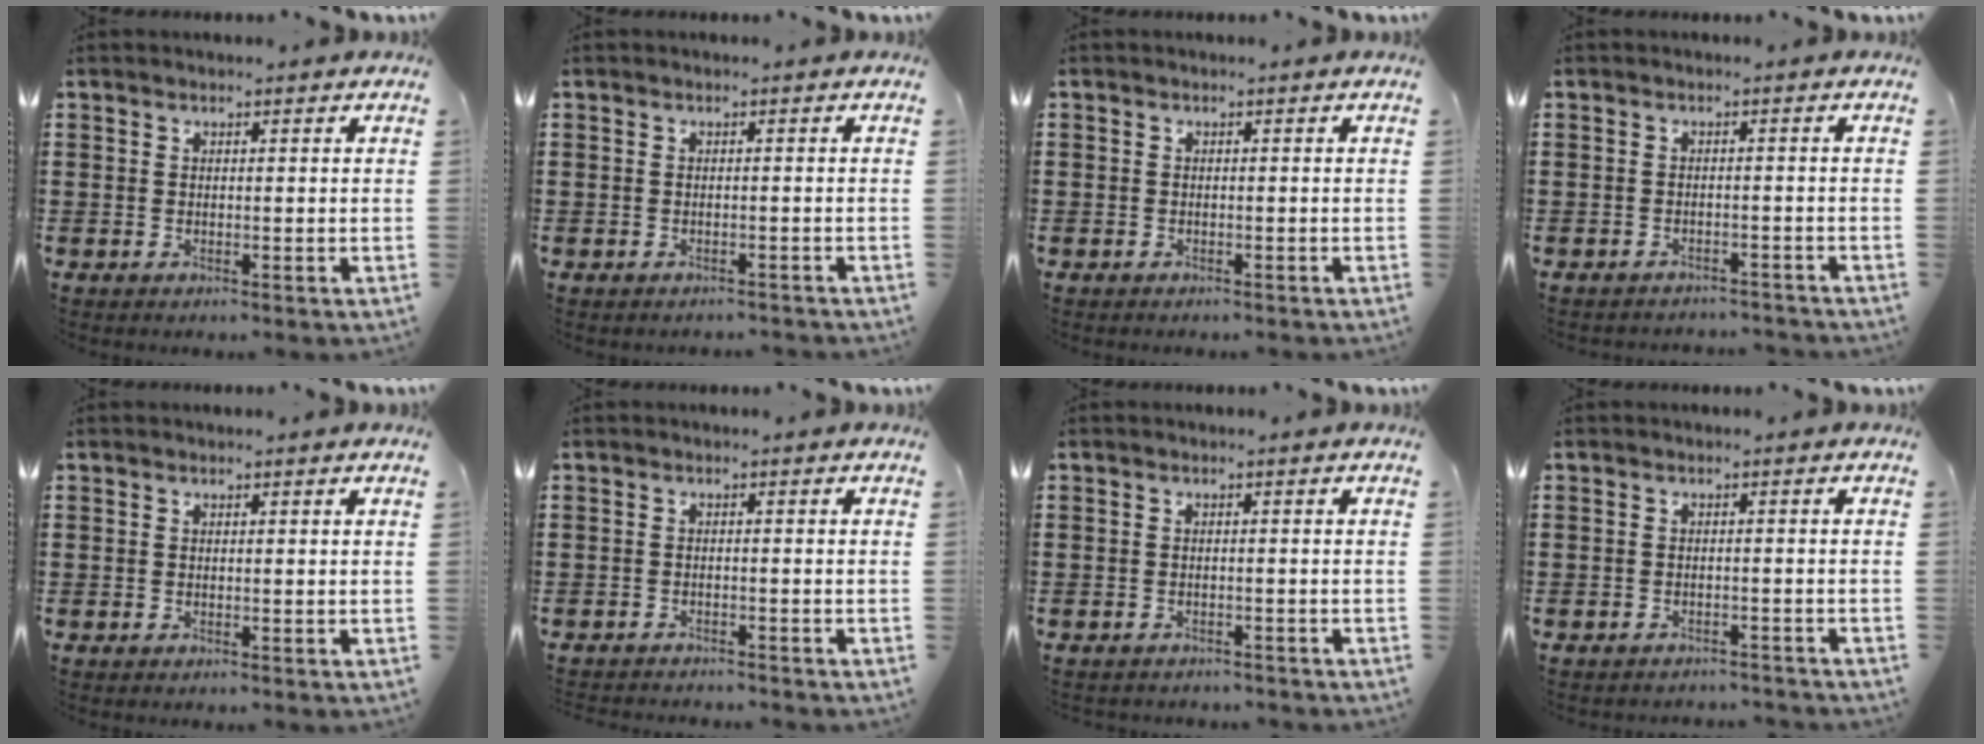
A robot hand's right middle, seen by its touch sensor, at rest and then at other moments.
{"total": 0.7, "force": [-0.7, 0.0, 0.1], "torque": [-0.004, -0.003, -0.013]}
{"total": 0.8, "force": [-0.6, 0.4, 0.0], "torque": [-0.001, 0.001, -0.013]}
{"total": 1.7, "force": [-1.7, 0.1, 0.0], "torque": [-0.006, -0.001, -0.037]}
{"total": 0.0}
{"total": 1.4, "force": [-1.4, -0.1, 0.0], "torque": [-0.004, 0.000, -0.031]}
{"total": 1.0, "force": [-1.0, 0.1, 0.0], "torque": [-0.004, -0.001, -0.021]}
{"total": 1.5, "force": [-1.5, 0.1, -0.1], "torque": [-0.005, 0.000, -0.033]}